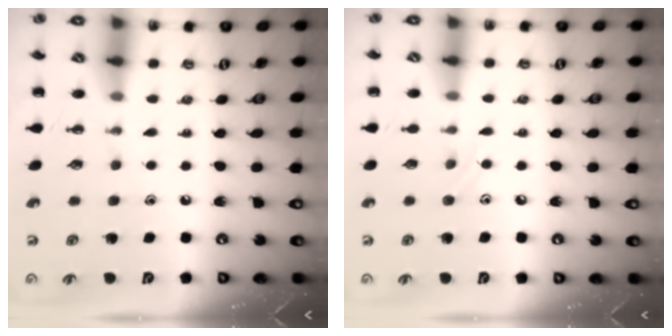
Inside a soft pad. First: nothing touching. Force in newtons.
{"total": 5.0, "press": 4.8, "slide": 1.4}